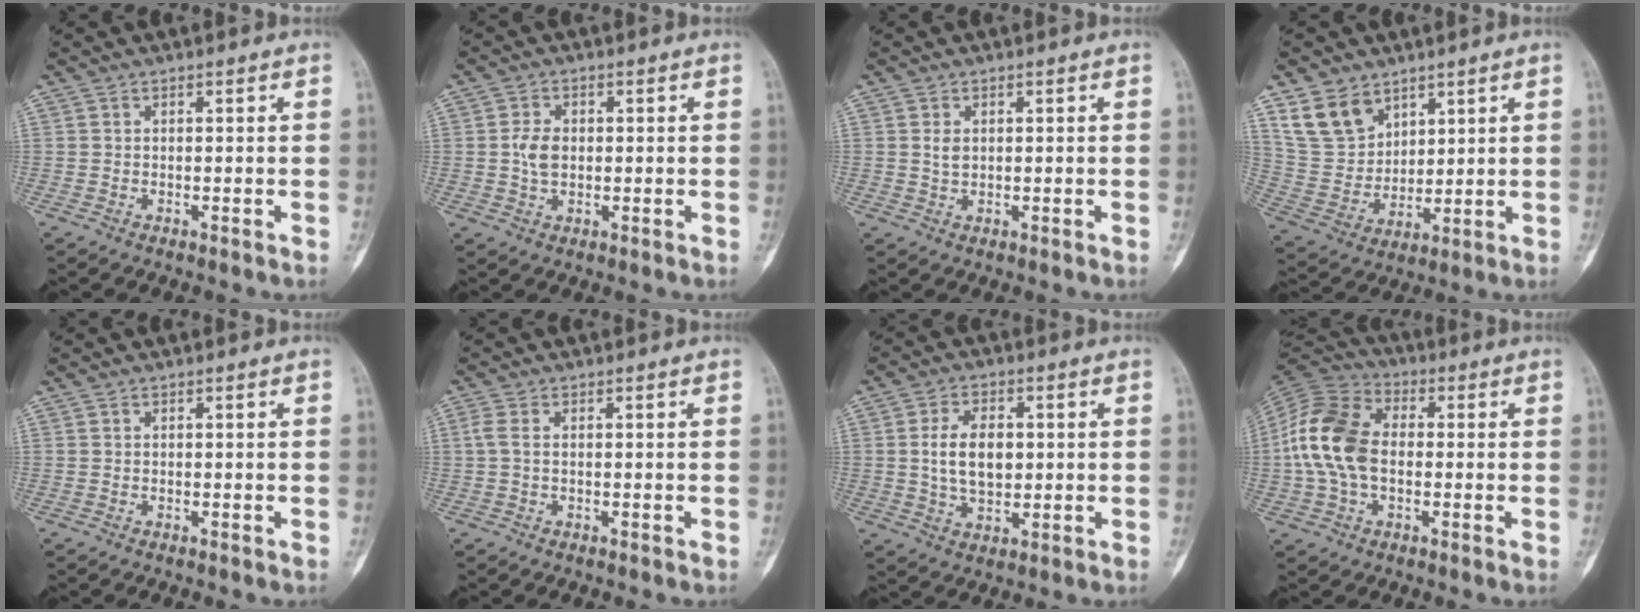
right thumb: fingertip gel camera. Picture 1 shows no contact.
{"total": 4.3, "force": [0.2, 3.0, 3.1], "torque": [-0.058, 0.002, 0.003]}
{"total": 1.8, "force": [0.4, 1.3, 1.2], "torque": [-0.019, -0.003, 0.012]}
{"total": 11.0, "force": [6.9, 7.5, 4.1], "torque": [-0.060, -0.033, 0.149]}
{"total": 0.0}
{"total": 2.0, "force": [0.2, 1.0, 1.7], "torque": [-0.051, 0.003, 0.006]}
{"total": 9.6, "force": [0.9, 5.9, 7.5], "torque": [-0.120, -0.001, 0.021]}
{"total": 14.3, "force": [-0.4, 9.5, 10.8], "torque": [-0.219, 0.031, -0.015]}